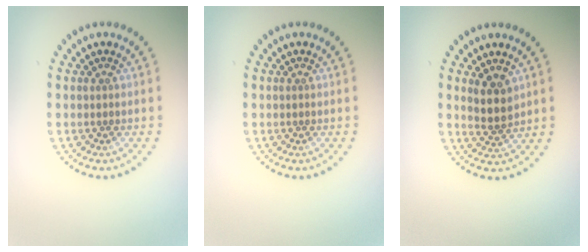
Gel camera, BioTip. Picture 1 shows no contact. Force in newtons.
{"total": 0.0}
{"total": 2.5, "press": 2.3, "slide": 1.1}